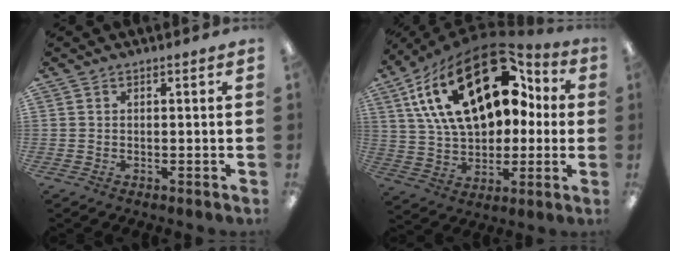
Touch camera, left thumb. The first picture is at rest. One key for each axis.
{"total": 28.5, "fx": 11.7, "fy": 16.3, "fz": 20.2, "tx": -0.370, "ty": -0.049, "tz": 0.204}